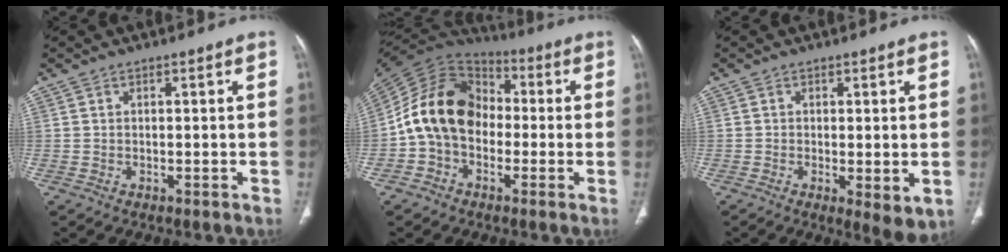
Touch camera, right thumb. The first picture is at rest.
{"total": 15.4, "force": [-1.5, 11.6, 10.0], "torque": [-0.166, 0.044, -0.040]}
{"total": 5.1, "force": [-0.9, 1.8, 4.7], "torque": [-0.075, -0.018, -0.013]}